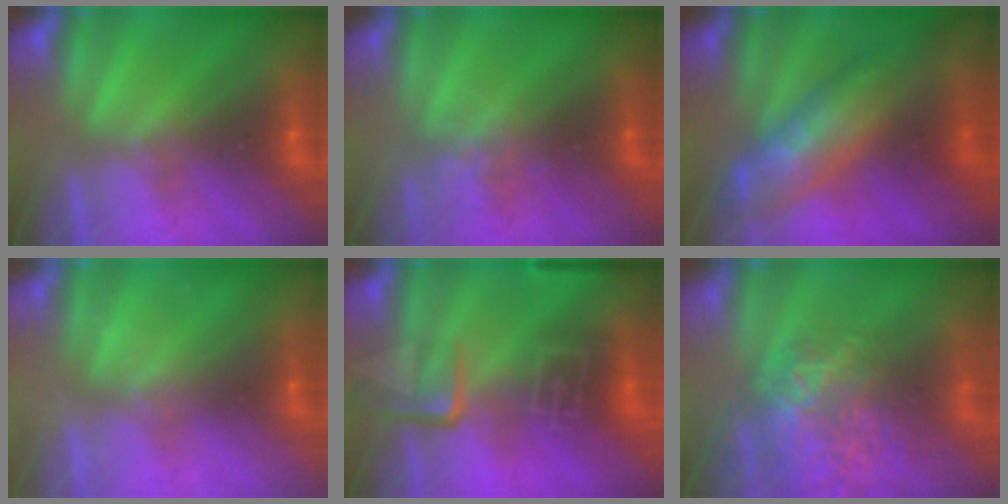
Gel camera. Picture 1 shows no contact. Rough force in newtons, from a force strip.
{"total": 2.0}
{"total": 7.4}
{"total": 2.2}
{"total": 9.1}
{"total": 11.2}